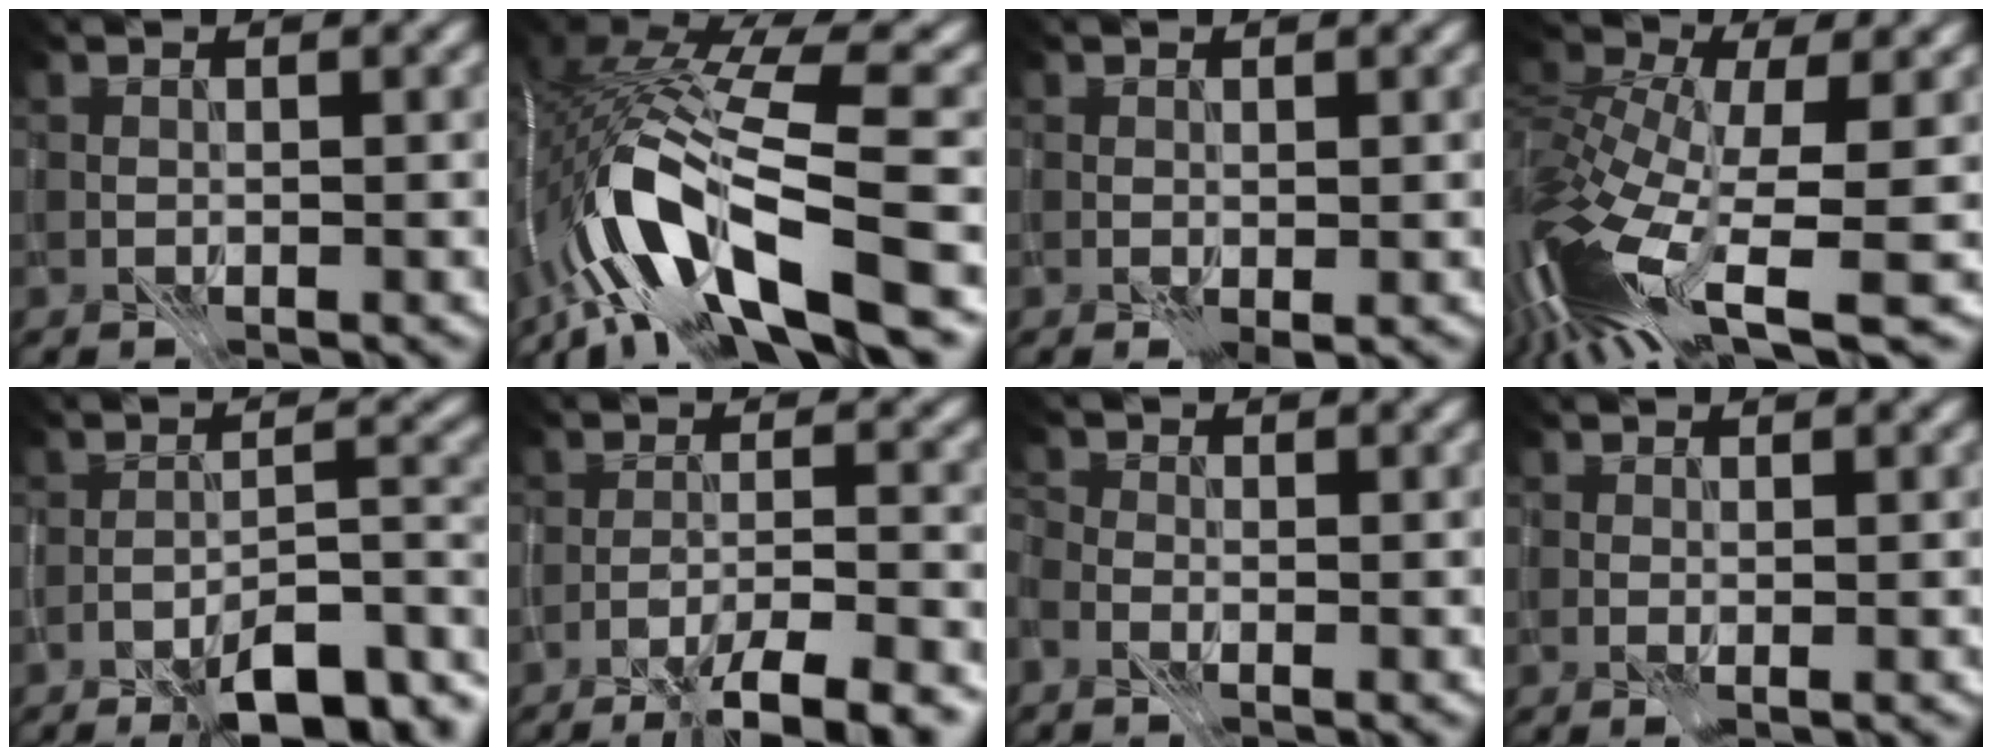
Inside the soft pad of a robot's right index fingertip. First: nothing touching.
{"total": 14.0, "force": [-4.8, 4.8, 12.3], "torque": [-0.251, 0.003, -0.079]}
{"total": 1.3, "force": [0.1, 0.6, 1.1], "torque": [-0.014, 0.001, 0.008]}
{"total": 14.0, "force": [-3.9, 5.7, 12.2], "torque": [-0.283, -0.021, -0.052]}
{"total": 10.1, "force": [-7.2, 2.8, 6.5], "torque": [-0.085, 0.012, -0.105]}
{"total": 6.8, "force": [-4.9, 1.3, 4.5], "torque": [-0.064, -0.001, -0.072]}
{"total": 1.7, "force": [-1.2, 0.7, 0.9], "torque": [-0.019, -0.002, -0.017]}
{"total": 1.2, "force": [0.5, 0.4, 1.0], "torque": [-0.006, 0.005, 0.004]}